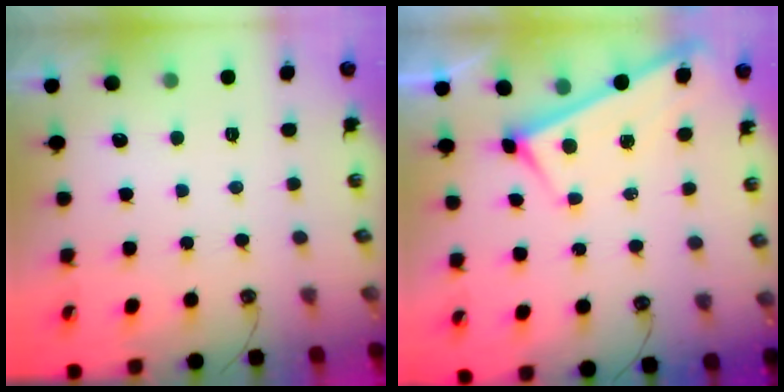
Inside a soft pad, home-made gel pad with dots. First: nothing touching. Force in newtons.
{"total": 3.1, "press": 3.1, "slide": 0.2}